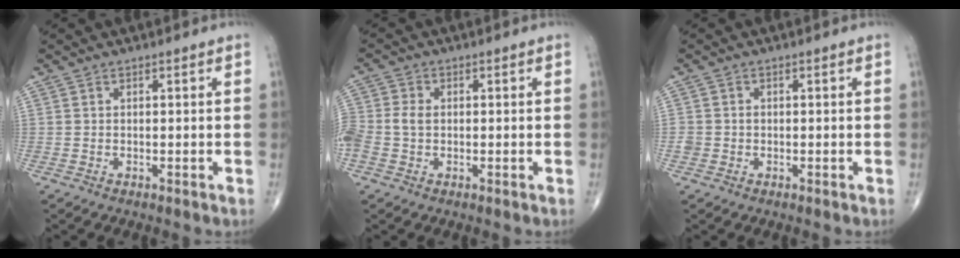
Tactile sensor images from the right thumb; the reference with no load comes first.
{"total": 5.0, "force": [-0.3, 3.7, 3.4], "torque": [-0.087, 0.011, -0.009]}
{"total": 1.7, "force": [-0.4, 1.6, 0.5], "torque": [0.000, 0.006, -0.006]}